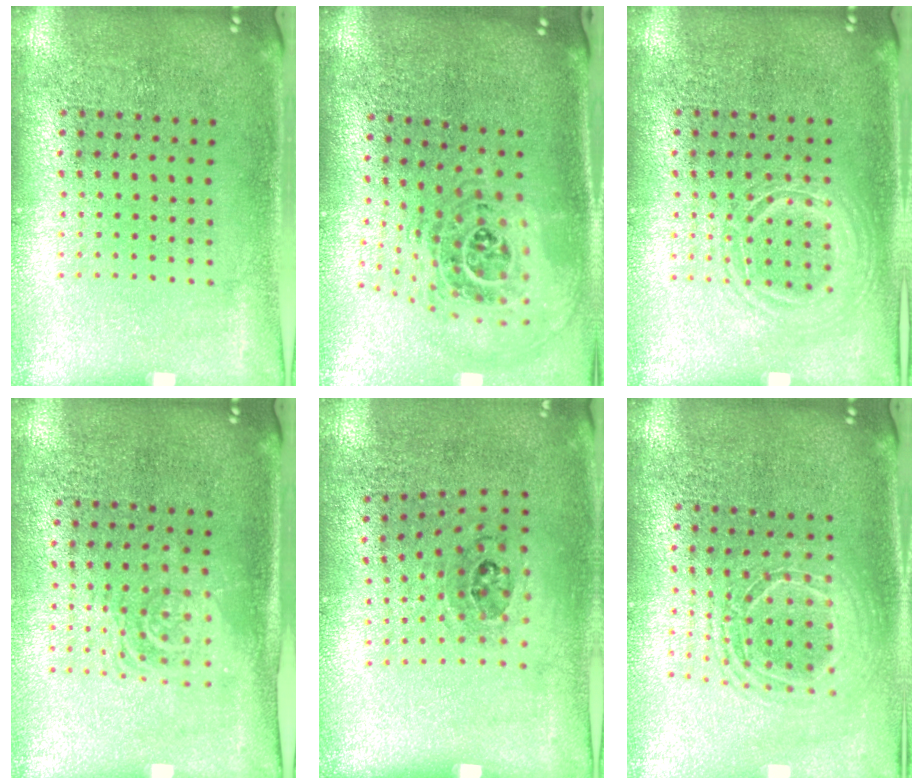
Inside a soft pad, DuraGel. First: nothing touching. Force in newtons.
{"total": 1.7, "press": 1.4, "slide": 0.9}
{"total": 1.1, "press": 1.0, "slide": 0.1}
{"total": 1.6, "press": 1.4, "slide": 0.7}
{"total": 1.1, "press": 0.7, "slide": 0.8}
{"total": 1.5, "press": 1.3, "slide": 0.8}